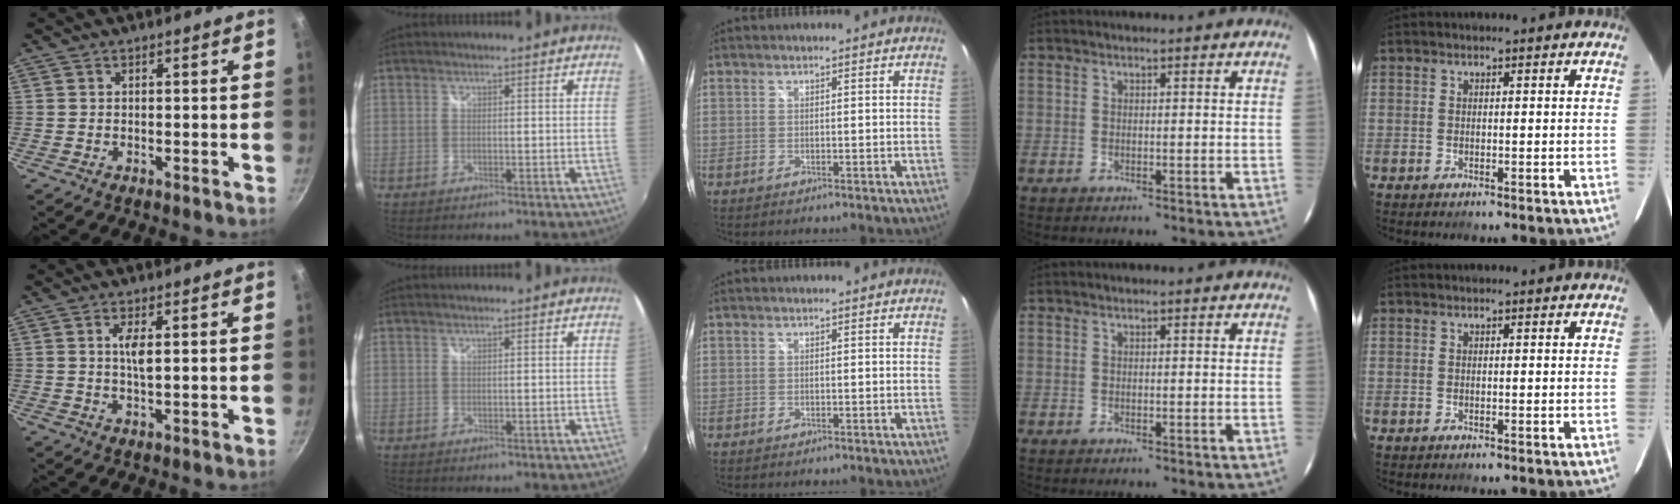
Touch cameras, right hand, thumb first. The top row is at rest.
{"thumb": {"total": 3.5, "force": [0.9, 1.0, 3.2], "torque": [-0.060, -0.002, 0.019]}}